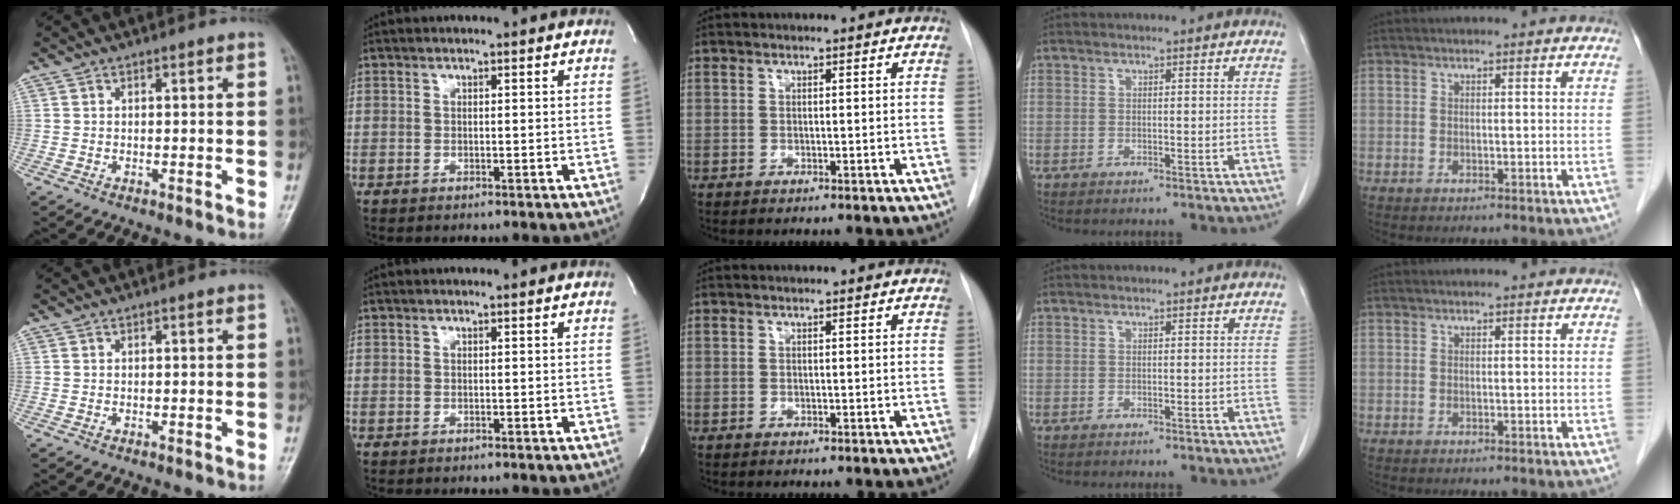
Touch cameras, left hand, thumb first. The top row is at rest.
{}